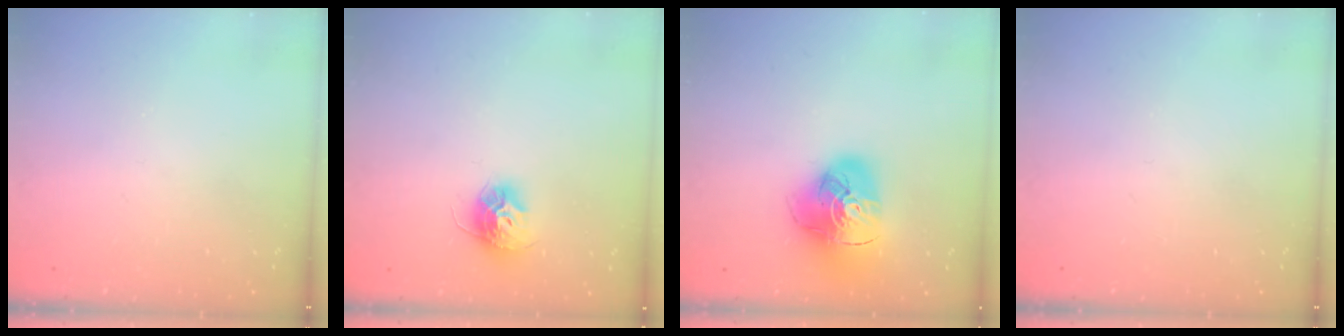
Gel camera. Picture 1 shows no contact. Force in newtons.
{"total": 10.4, "press": 10.4, "slide": 0.5}
{"total": 14.9, "press": 14.8, "slide": 1.6}
{"total": 0.0}